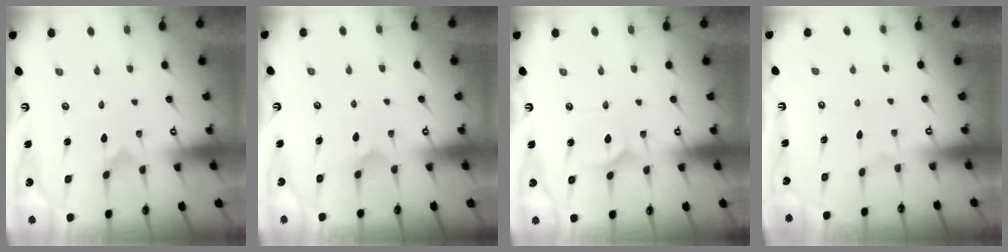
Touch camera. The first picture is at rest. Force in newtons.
{"total": 5.5, "press": 5.5, "slide": 0.3}
{"total": 2.5, "press": 2.5, "slide": 0.1}
{"total": 0.0}